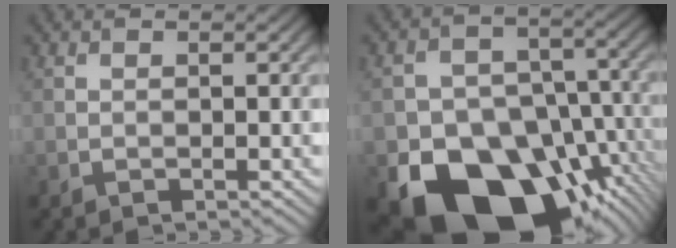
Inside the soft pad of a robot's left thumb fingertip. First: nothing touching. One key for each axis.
{"total": 19.0, "fx": -9.4, "fy": 13.1, "fz": 9.9, "tx": -0.159, "ty": -0.035, "tz": -0.153}